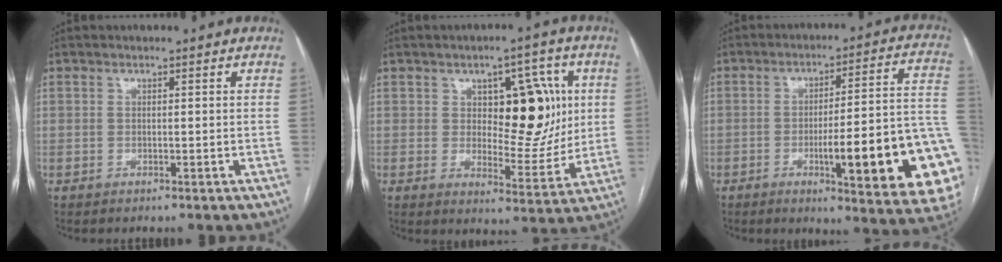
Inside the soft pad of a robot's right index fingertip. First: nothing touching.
{"total": 12.0, "force": [2.6, 5.8, 10.2], "torque": [-0.127, 0.017, 0.047]}
{"total": 22.3, "force": [-6.1, 2.6, 21.3], "torque": [-0.193, 0.007, -0.072]}